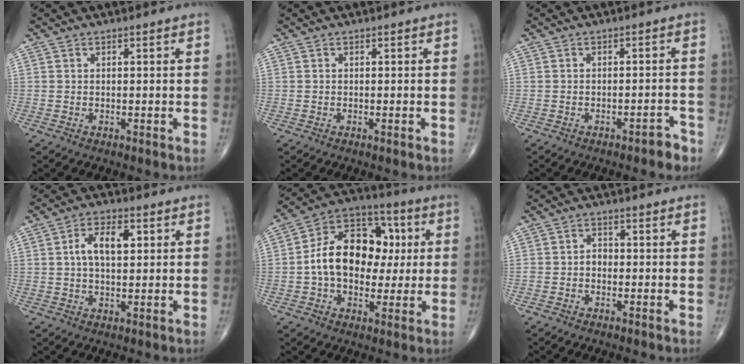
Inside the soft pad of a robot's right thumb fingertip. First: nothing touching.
{"total": 0.0}
{"total": 2.7, "force": [-2.1, 0.9, 1.5], "torque": [-0.013, 0.023, -0.026]}
{"total": 7.1, "force": [1.5, 3.8, 5.8], "torque": [-0.098, 0.010, 0.025]}
{"total": 17.8, "force": [0.9, 12.4, 12.7], "torque": [-0.165, 0.030, 0.006]}
{"total": 2.1, "force": [-0.5, 1.6, 1.1], "torque": [-0.006, 0.008, -0.015]}